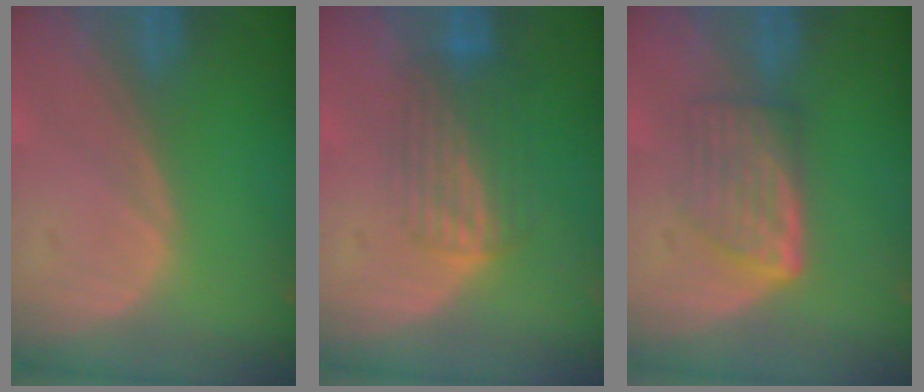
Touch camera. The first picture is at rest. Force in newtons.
{"total": 6.8, "press": 5.7, "slide": 3.7}
{"total": 5.9, "press": 5.3, "slide": 2.6}